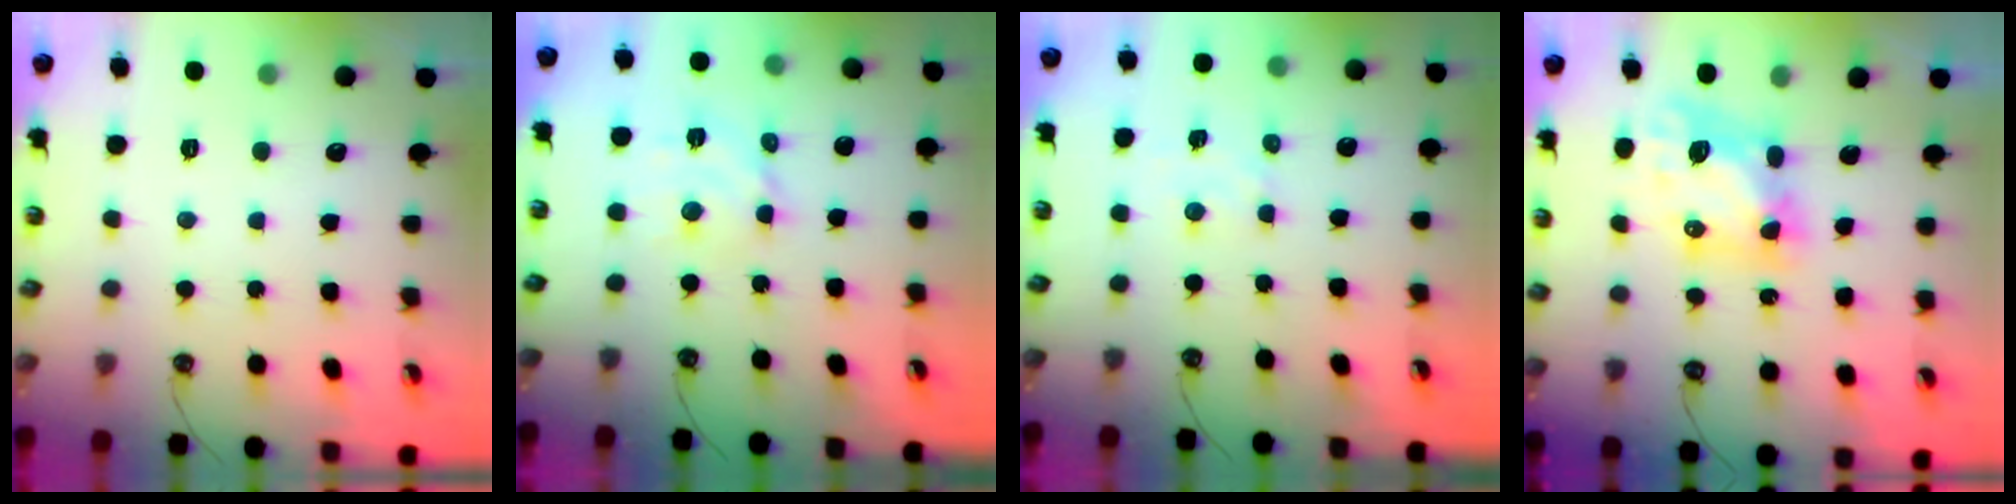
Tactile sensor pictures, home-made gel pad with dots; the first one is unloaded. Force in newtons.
{"total": 7.9, "press": 7.9, "slide": 0.4}
{"total": 3.4, "press": 3.4, "slide": 0.5}
{"total": 6.6, "press": 6.6, "slide": 0.5}